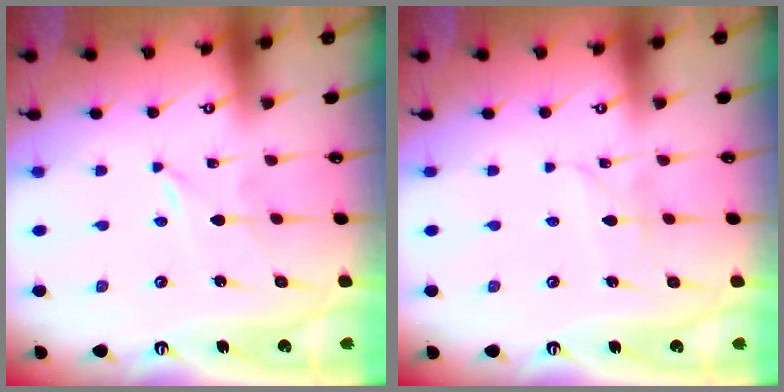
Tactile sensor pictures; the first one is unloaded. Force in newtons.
{"total": 2.6, "press": 2.5, "slide": 0.3}